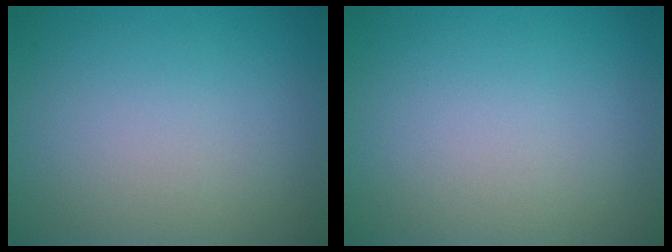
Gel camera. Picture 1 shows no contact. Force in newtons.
{"total": 0.0}